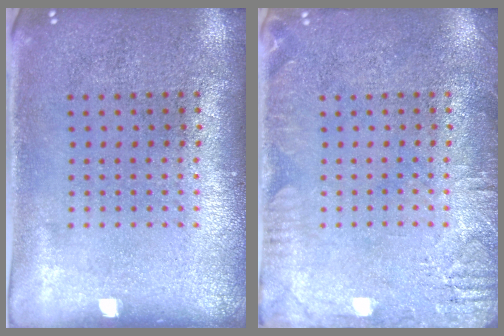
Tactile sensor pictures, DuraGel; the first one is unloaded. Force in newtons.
{"total": 2.6, "press": 2.5, "slide": 0.4}